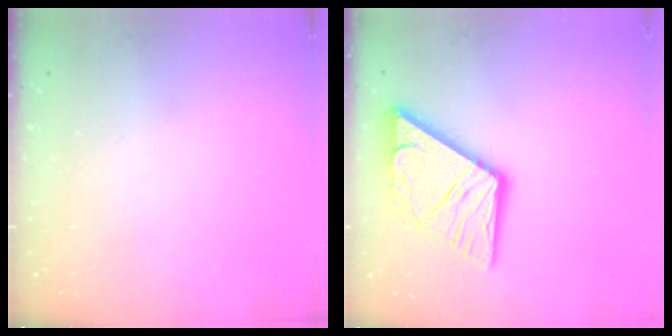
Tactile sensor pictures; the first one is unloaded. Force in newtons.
{"total": 16.2, "press": 16.1, "slide": 1.8}